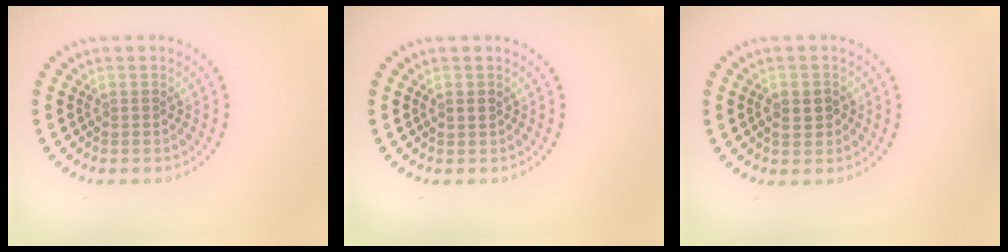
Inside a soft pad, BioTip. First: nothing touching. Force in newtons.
{"total": 1.0, "press": 1.0, "slide": 0.1}
{"total": 2.2, "press": 2.2, "slide": 0.2}